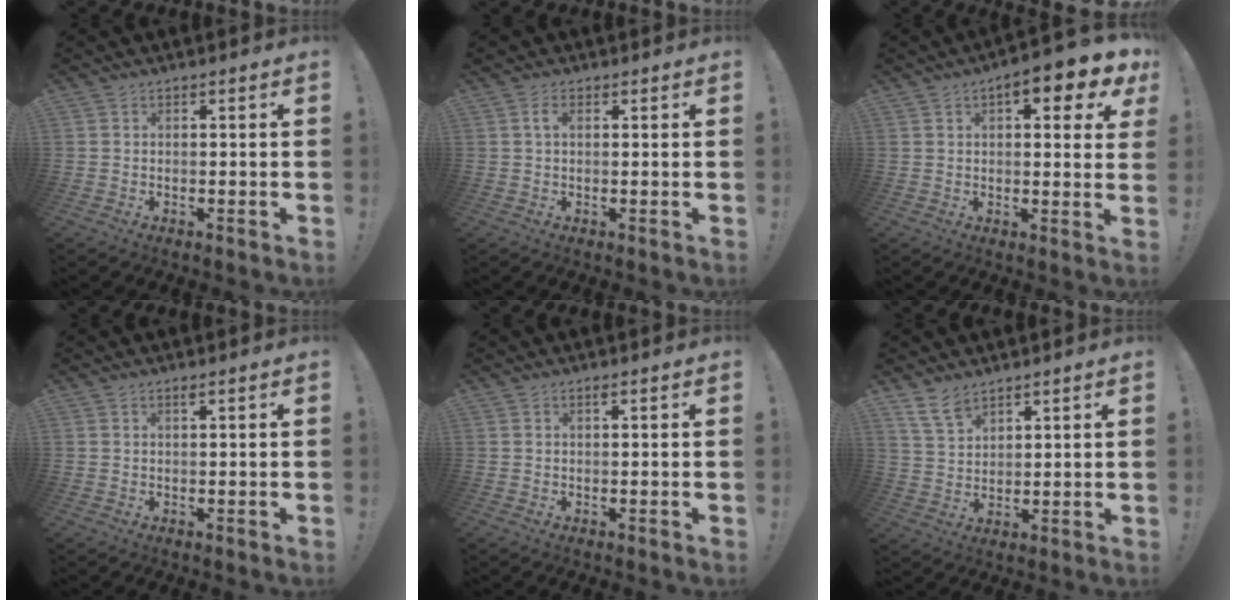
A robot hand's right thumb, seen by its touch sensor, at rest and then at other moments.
{"total": 2.7, "force": [1.0, 1.4, 2.1], "torque": [-0.035, 0.003, 0.016]}
{"total": 9.5, "force": [4.7, 3.2, 7.6], "torque": [-0.092, -0.020, 0.073]}
{"total": 0.8, "force": [0.6, -0.1, 0.5], "torque": [-0.004, -0.001, 0.010]}
{"total": 0.6, "force": [0.4, -0.1, 0.4], "torque": [-0.001, -0.002, 0.006]}
{"total": 7.1, "force": [5.6, 3.1, 3.1], "torque": [-0.061, -0.028, 0.110]}